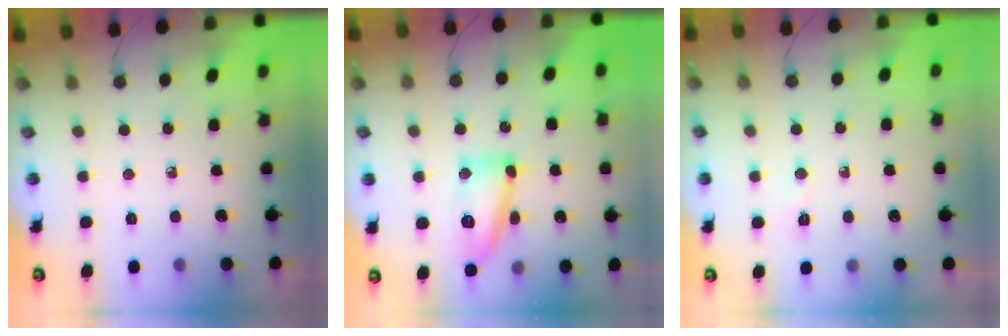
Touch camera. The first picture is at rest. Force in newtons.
{"total": 13.9, "press": 13.9, "slide": 1.1}
{"total": 13.9, "press": 3.7, "slide": 13.4}